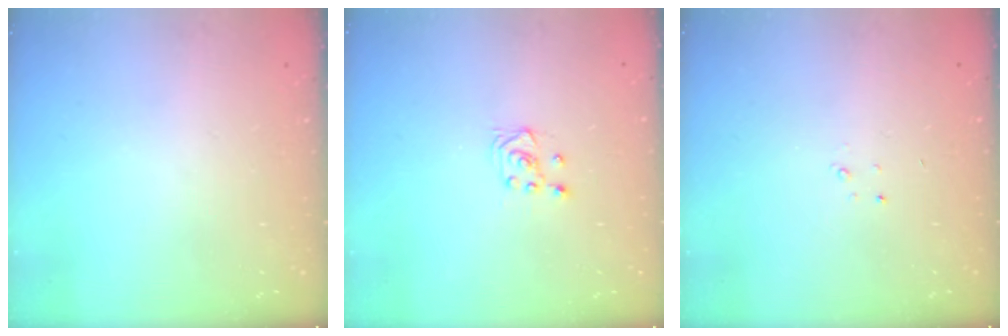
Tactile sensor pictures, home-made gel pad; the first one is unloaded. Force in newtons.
{"total": 3.5, "press": 3.4, "slide": 0.8}
{"total": 1.5, "press": 1.5, "slide": 0.2}